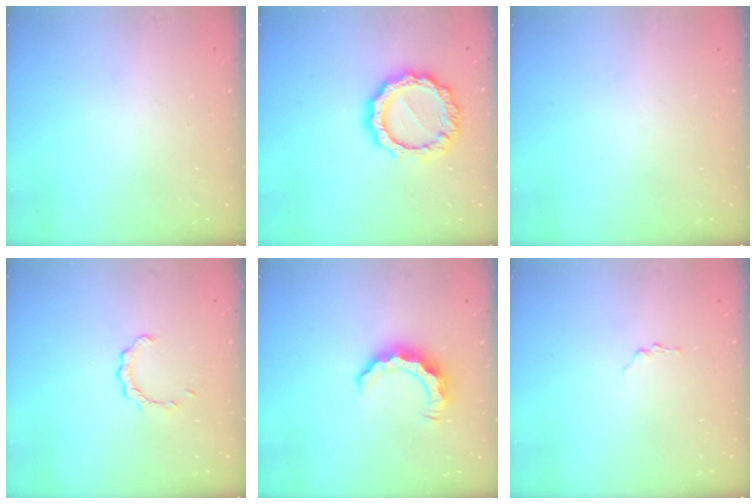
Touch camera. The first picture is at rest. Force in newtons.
{"total": 13.1, "press": 13.1, "slide": 1.1}
{"total": 0.0}
{"total": 2.7, "press": 2.7, "slide": 0.3}
{"total": 8.1, "press": 8.1, "slide": 0.3}
{"total": 0.8, "press": 0.8, "slide": 0.1}